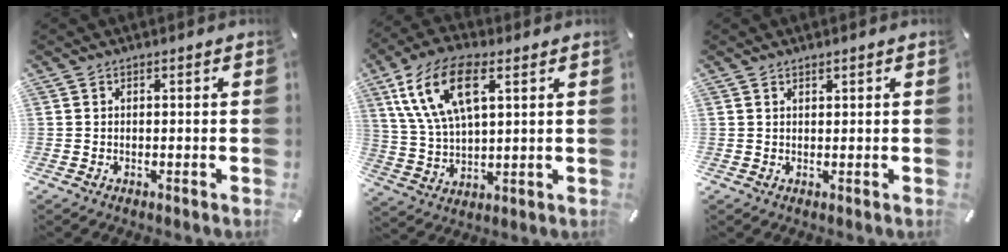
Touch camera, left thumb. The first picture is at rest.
{"total": 14.5, "force": [6.7, 7.0, 10.9], "torque": [-0.253, -0.003, 0.117]}
{"total": 0.9, "force": [0.8, 0.4, 0.2], "torque": [-0.004, -0.001, 0.016]}